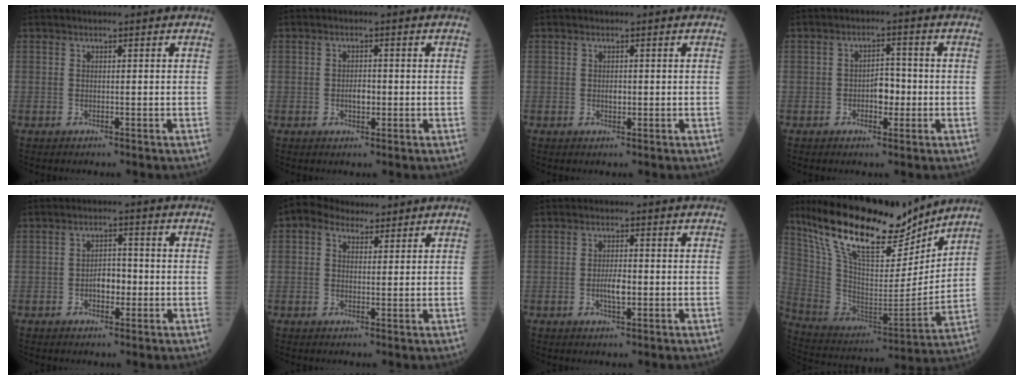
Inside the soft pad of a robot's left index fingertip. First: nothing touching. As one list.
[{"total": 2.0, "force": [-0.4, 1.0, 1.7], "torque": [-0.030, 0.002, -0.005]}, {"total": 1.0, "force": [0.0, 0.6, 0.8], "torque": [-0.016, 0.000, 0.001]}, {"total": 3.5, "force": [-0.9, 2.0, 2.8], "torque": [-0.042, 0.009, -0.015]}, {"total": 3.4, "force": [-0.9, 1.9, 2.7], "torque": [-0.043, 0.009, -0.016]}, {"total": 4.7, "force": [3.3, 2.8, 1.7], "torque": [-0.037, 0.029, 0.062]}, {"total": 3.0, "force": [-0.6, 0.9, 2.8], "torque": [-0.056, 0.001, -0.010]}, {"total": 21.9, "force": [16.8, 5.8, 12.7], "torque": [-0.231, -0.007, 0.302]}]